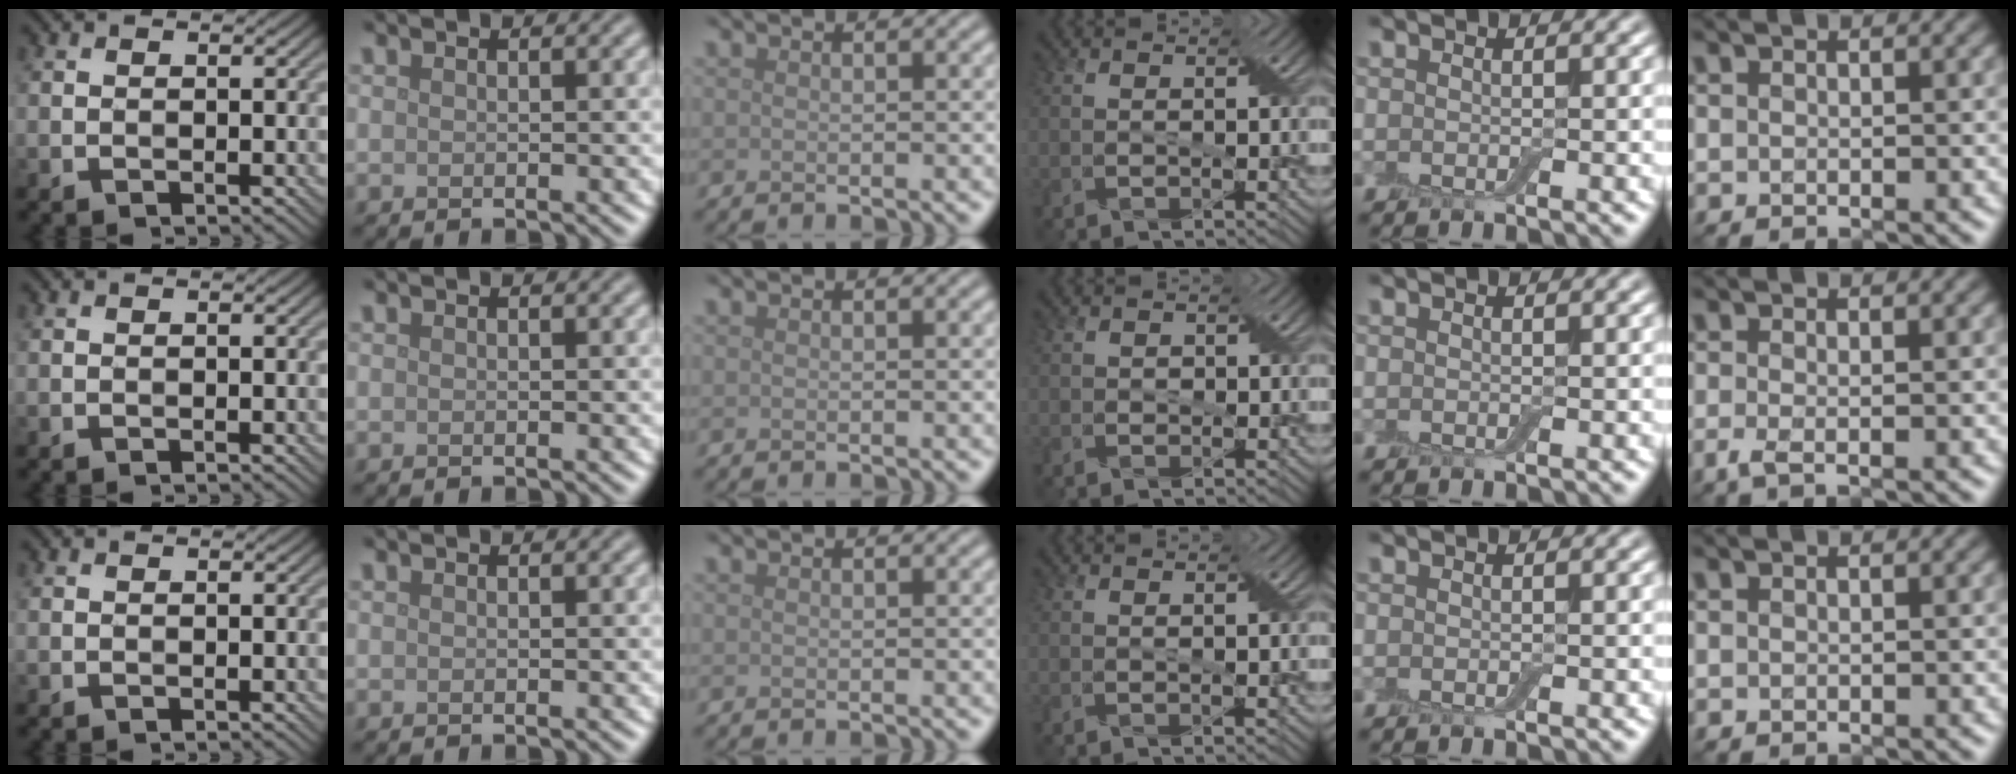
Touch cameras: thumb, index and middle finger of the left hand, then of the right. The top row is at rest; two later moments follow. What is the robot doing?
{"motion": "pour", "object": "bowl"}